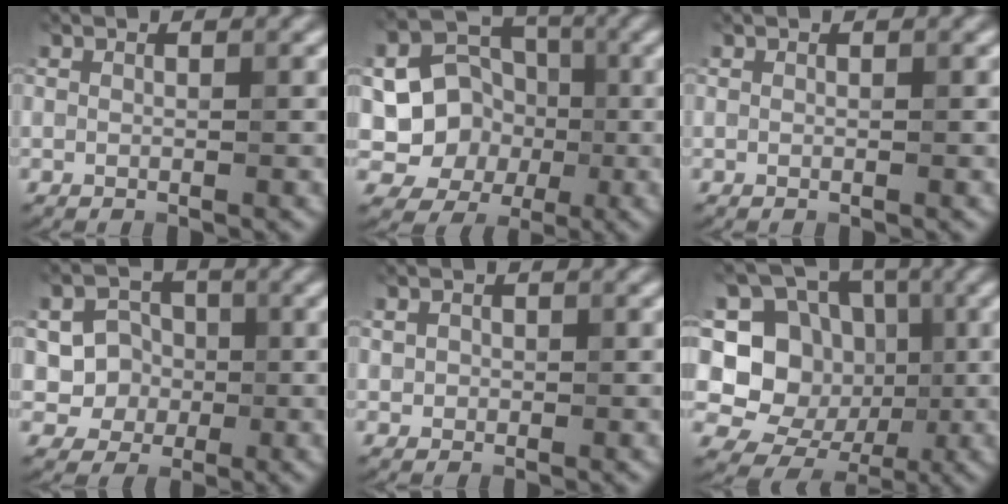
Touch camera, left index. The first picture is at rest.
{"total": 8.1, "force": [-1.0, 7.1, 3.7], "torque": [-0.051, -0.002, -0.035]}
{"total": 0.0}
{"total": 4.8, "force": [-0.6, 4.5, 1.7], "torque": [-0.019, 0.015, -0.029]}
{"total": 0.9, "force": [0.0, 0.9, 0.2], "torque": [0.000, -0.002, 0.001]}
{"total": 13.2, "force": [-0.1, 11.8, 5.8], "torque": [-0.139, 0.042, -0.010]}